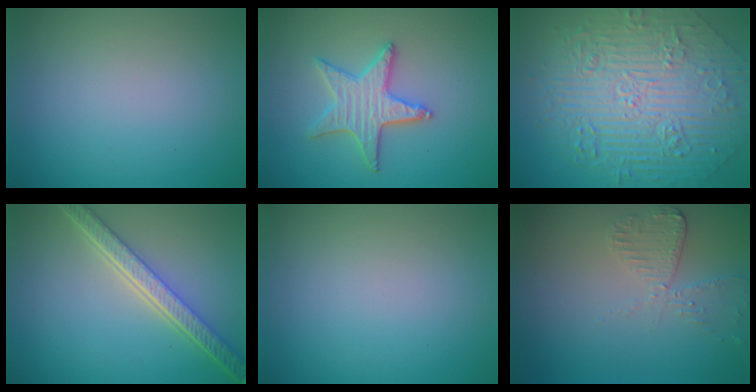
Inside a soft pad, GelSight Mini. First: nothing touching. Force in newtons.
{"total": 3.7, "press": 3.6, "slide": 0.8}
{"total": 11.1, "press": 7.5, "slide": 8.2}
{"total": 5.4, "press": 4.2, "slide": 3.4}
{"total": 0.0}
{"total": 2.0, "press": 1.9, "slide": 0.6}